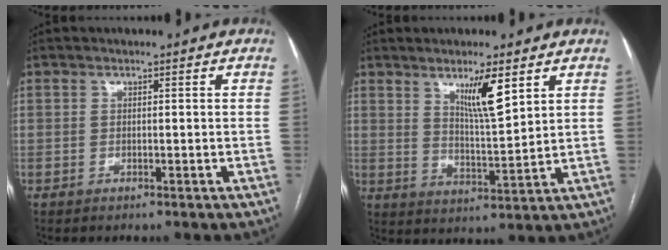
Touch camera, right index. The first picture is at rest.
{"total": 7.3, "force": [4.1, 0.7, 6.1], "torque": [-0.109, -0.012, 0.076]}